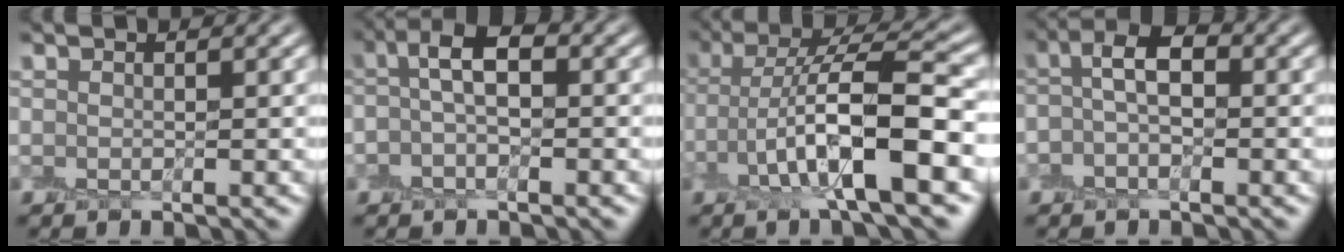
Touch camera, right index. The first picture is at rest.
{"total": 3.4, "force": [0.0, 1.4, 3.1], "torque": [-0.060, 0.010, -0.007]}
{"total": 8.8, "force": [-1.8, 2.3, 8.3], "torque": [-0.148, 0.011, -0.035]}
{"total": 3.4, "force": [-0.1, 1.7, 2.9], "torque": [-0.056, 0.010, -0.011]}